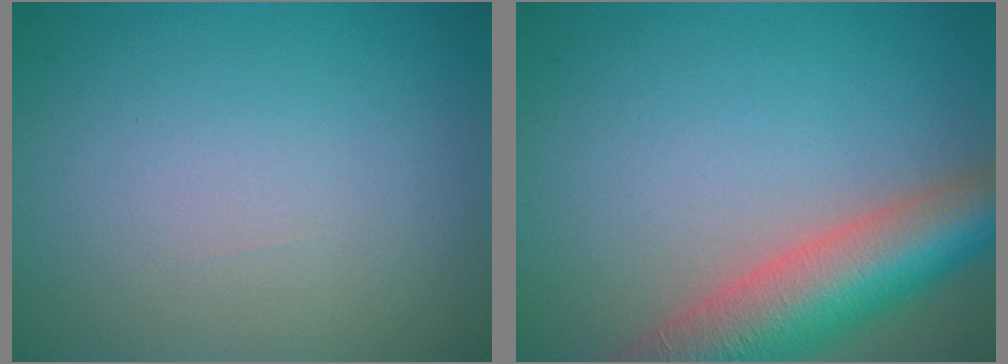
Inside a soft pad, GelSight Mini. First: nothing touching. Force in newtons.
{"total": 9.7, "press": 9.7, "slide": 0.7}